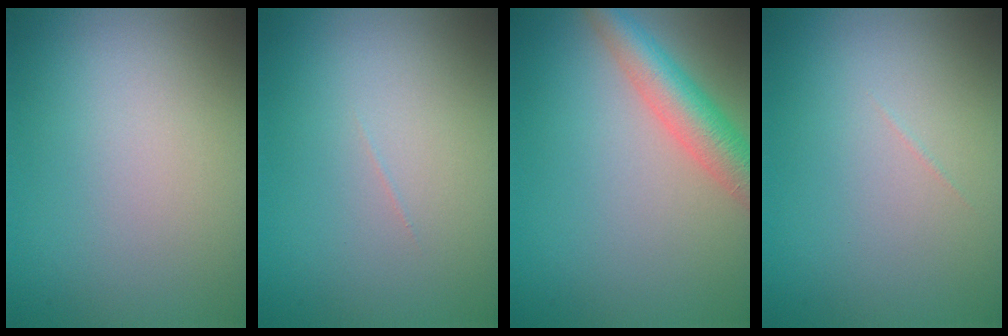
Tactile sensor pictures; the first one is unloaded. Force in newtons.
{"total": 0.0}
{"total": 5.0, "press": 5.0, "slide": 0.2}
{"total": 0.0}